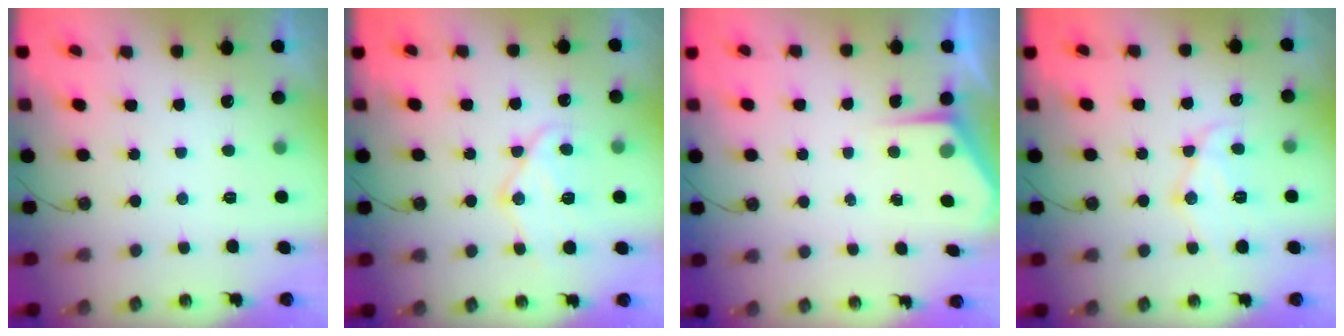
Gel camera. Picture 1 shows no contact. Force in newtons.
{"total": 13.3, "press": 13.3, "slide": 1.0}
{"total": 3.5, "press": 3.5, "slide": 0.5}
{"total": 12.0, "press": 11.9, "slide": 1.3}